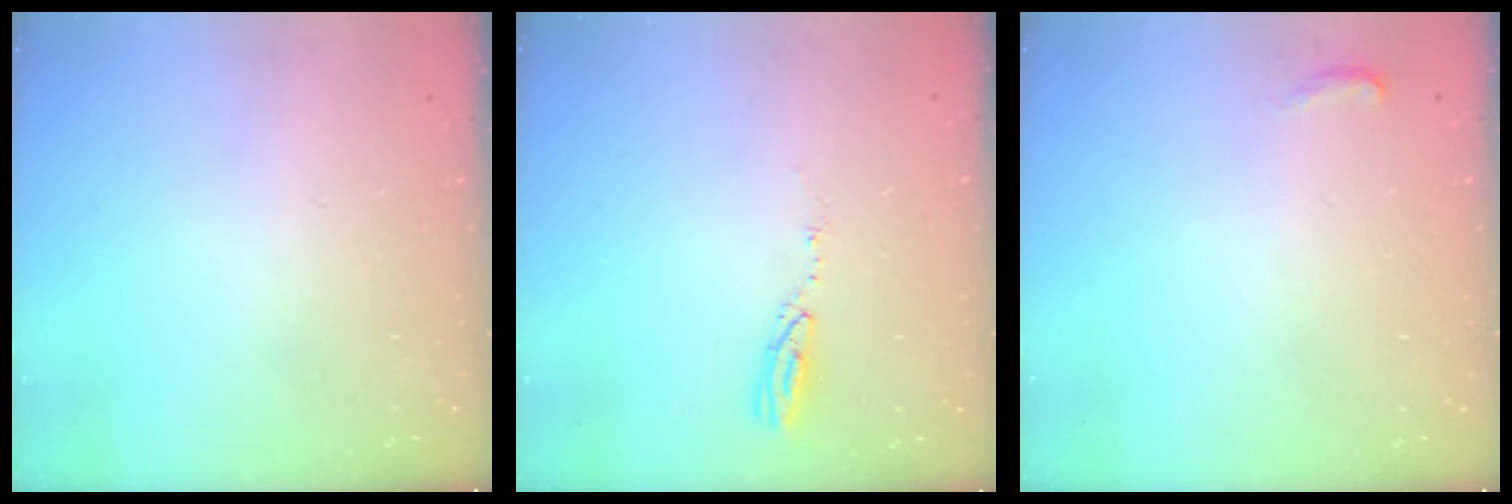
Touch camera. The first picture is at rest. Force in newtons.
{"total": 3.6, "press": 3.6, "slide": 0.3}
{"total": 4.1, "press": 3.8, "slide": 1.5}